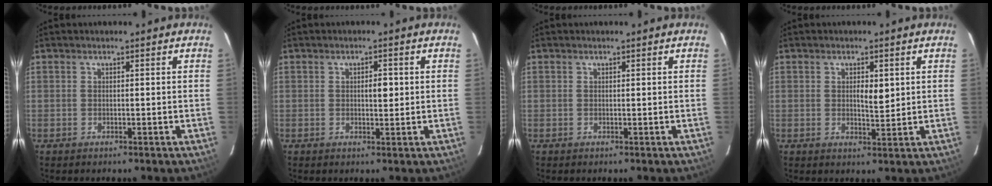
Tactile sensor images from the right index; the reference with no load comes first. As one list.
[{"total": 2.2, "force": [0.3, 0.9, 2.0], "torque": [-0.030, 0.002, 0.004]}, {"total": 0.0}, {"total": 3.0, "force": [0.8, 1.1, 2.7], "torque": [-0.041, -0.004, 0.012]}]